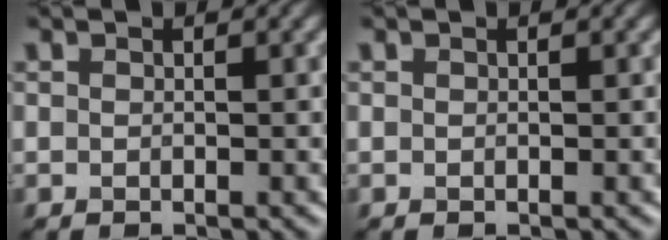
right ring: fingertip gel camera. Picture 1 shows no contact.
{"total": 0.0}